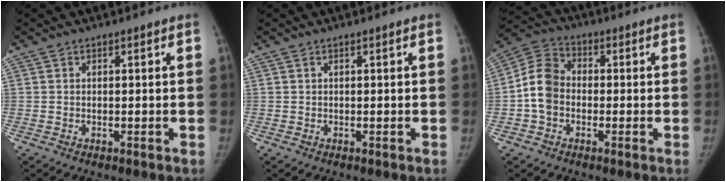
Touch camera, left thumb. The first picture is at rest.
{"total": 0.0}
{"total": 8.5, "force": [-1.2, 6.7, 5.0], "torque": [-0.090, 0.028, -0.038]}